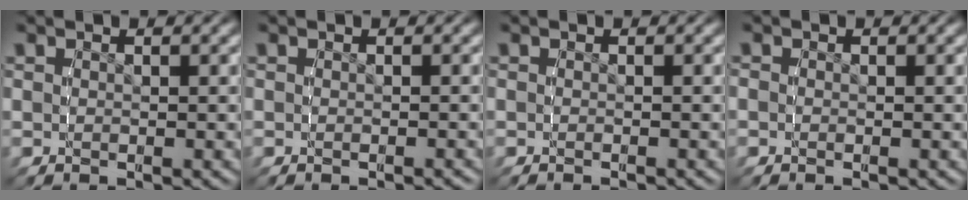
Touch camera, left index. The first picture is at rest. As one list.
[{"total": 0.6, "force": [-0.6, 0.1, 0.3], "torque": [-0.004, 0.003, -0.011]}, {"total": 0.7, "force": [-0.7, 0.0, 0.1], "torque": [-0.005, -0.001, -0.012]}, {"total": 0.7, "force": [-0.3, 0.6, 0.4], "torque": [-0.010, -0.001, -0.007]}]